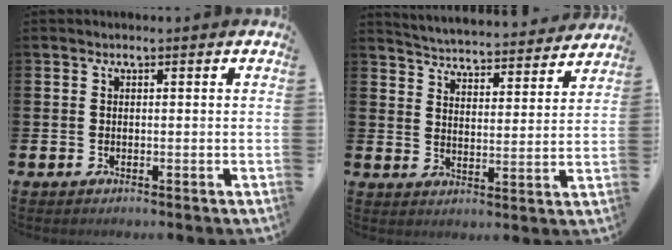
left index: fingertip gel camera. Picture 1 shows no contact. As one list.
[{"total": 5.0, "force": [4.9, 0.5, 0.1], "torque": [-0.020, -0.046, 0.082]}]